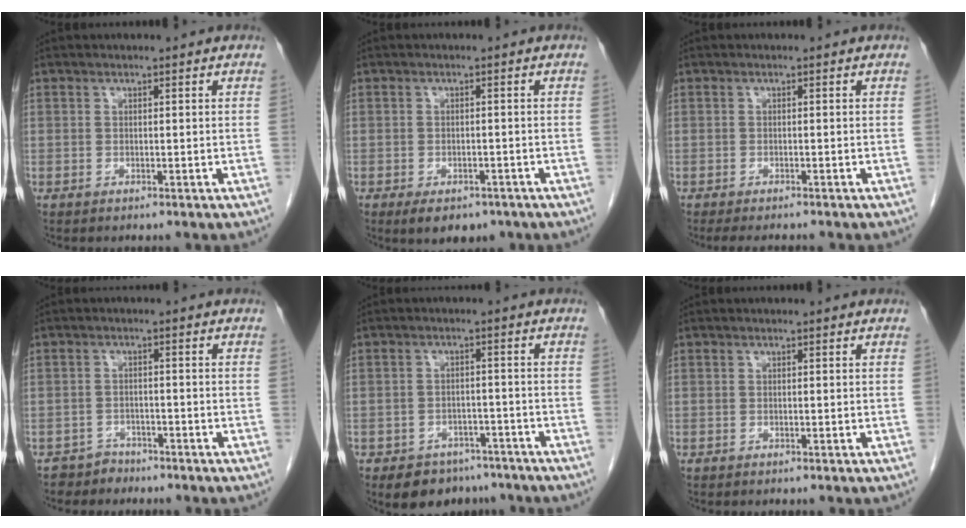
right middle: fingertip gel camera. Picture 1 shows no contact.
{"total": 6.2, "force": [-4.4, 3.2, 3.0], "torque": [-0.037, -0.001, -0.059]}
{"total": 4.3, "force": [-3.8, 0.7, 1.9], "torque": [-0.021, -0.009, -0.054]}
{"total": 2.6, "force": [-2.2, 1.3, -0.7], "torque": [0.011, 0.005, -0.038]}
{"total": 7.4, "force": [-5.8, 4.4, 1.6], "torque": [-0.010, 0.011, -0.080]}
{"total": 0.0}